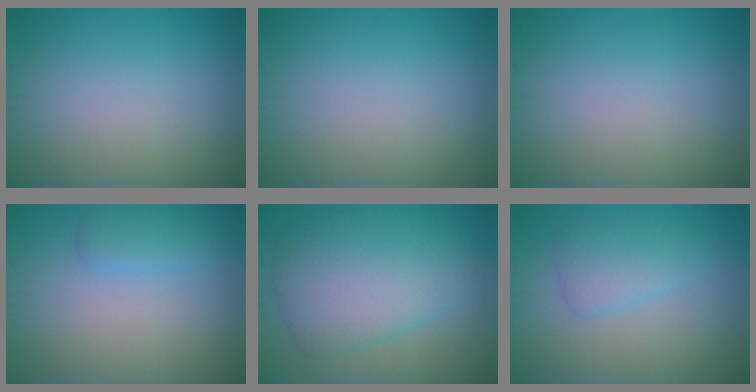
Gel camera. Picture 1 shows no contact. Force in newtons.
{"total": 0.0}
{"total": 0.0}
{"total": 1.8, "press": 1.8, "slide": 0.2}
{"total": 7.4, "press": 7.4, "slide": 0.1}
{"total": 2.6, "press": 2.6, "slide": 0.1}